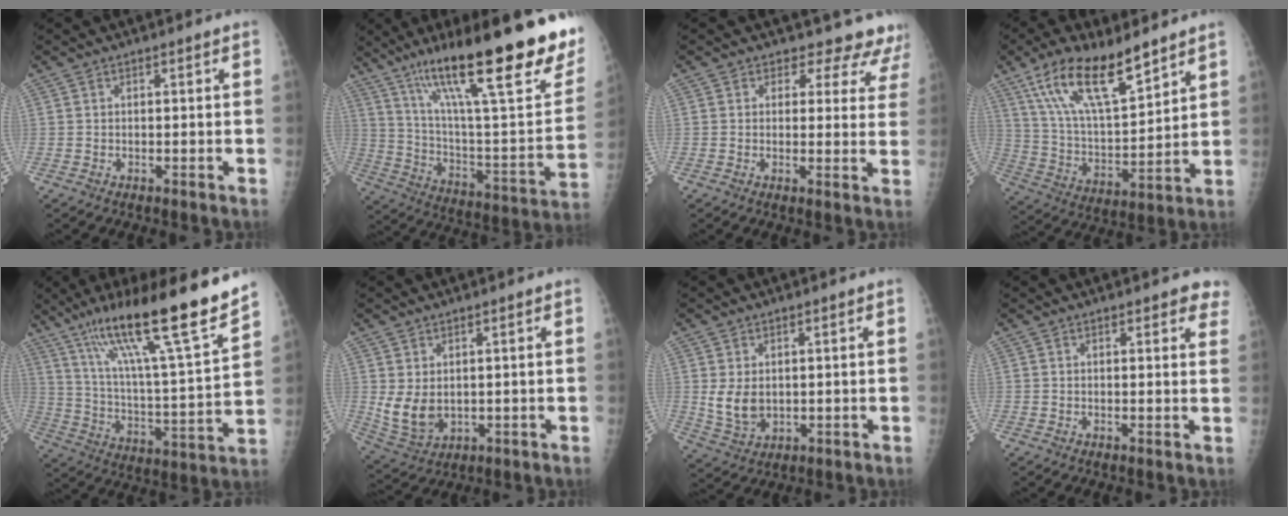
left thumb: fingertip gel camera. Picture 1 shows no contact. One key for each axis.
{"total": 33.7, "fx": 20.6, "fy": 6.6, "fz": 25.8, "tx": -0.338, "ty": -0.052, "tz": 0.327}
{"total": 9.5, "fx": 8.5, "fy": 4.4, "fz": 0.3, "tx": 0.051, "ty": -0.043, "tz": 0.066}
{"total": 17.3, "fx": 11.2, "fy": 5.9, "fz": 11.7, "tx": -0.185, "ty": -0.051, "tz": 0.219}
{"total": 22.8, "fx": 16.3, "fy": 1.3, "fz": 15.9, "tx": -0.235, "ty": -0.071, "tz": 0.277}
{"total": 6.6, "fx": 0.9, "fy": 4.6, "fz": 4.6, "tx": -0.078, "ty": -0.016, "tz": 0.040}
{"total": 5.7, "fx": 0.8, "fy": 4.0, "fz": 3.9, "tx": -0.058, "ty": -0.014, "tz": 0.032}
{"total": 4.4, "fx": 3.5, "fy": 1.7, "fz": 2.2, "tx": 0.010, "ty": -0.010, "tz": 0.031}